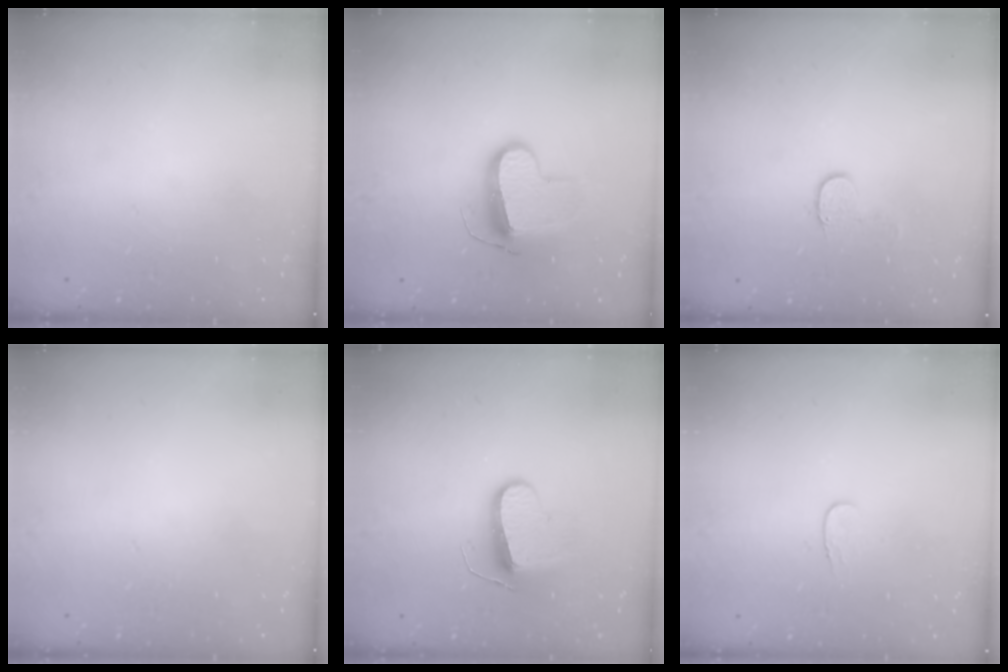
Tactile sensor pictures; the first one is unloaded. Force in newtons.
{"total": 11.7, "press": 11.7, "slide": 0.9}
{"total": 4.6, "press": 4.6, "slide": 0.5}
{"total": 0.0}
{"total": 9.2, "press": 9.2, "slide": 0.4}
{"total": 3.5, "press": 3.5, "slide": 0.4}